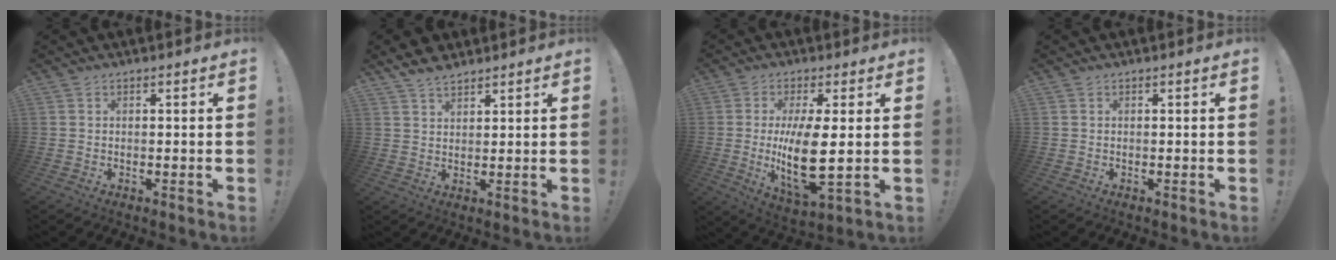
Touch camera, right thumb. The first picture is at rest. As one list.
[{"total": 5.0, "force": [4.2, 1.9, 1.8], "torque": [-0.029, -0.023, 0.079]}, {"total": 14.1, "force": [0.1, 4.1, 13.5], "torque": [-0.253, -0.027, -0.003]}, {"total": 0.0}]